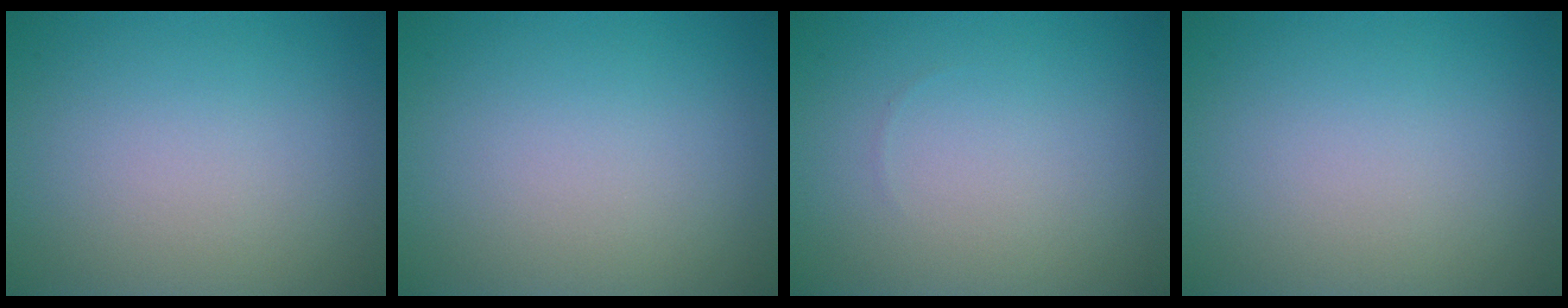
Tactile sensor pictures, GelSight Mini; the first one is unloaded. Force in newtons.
{"total": 0.0}
{"total": 0.0}
{"total": 0.0}